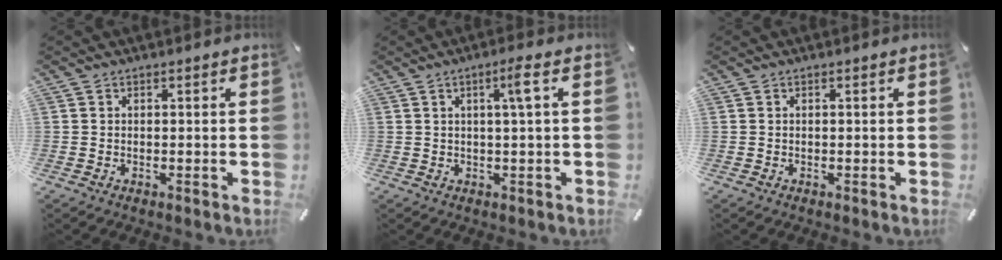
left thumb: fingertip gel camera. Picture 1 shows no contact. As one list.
[{"total": 4.4, "force": [1.2, 0.0, 4.2], "torque": [-0.076, -0.005, 0.015]}, {"total": 0.0}]